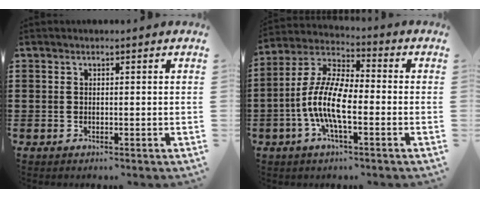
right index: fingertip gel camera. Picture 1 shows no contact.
{"total": 10.2, "force": [-3.0, 3.4, 9.2], "torque": [-0.216, -0.011, -0.064]}